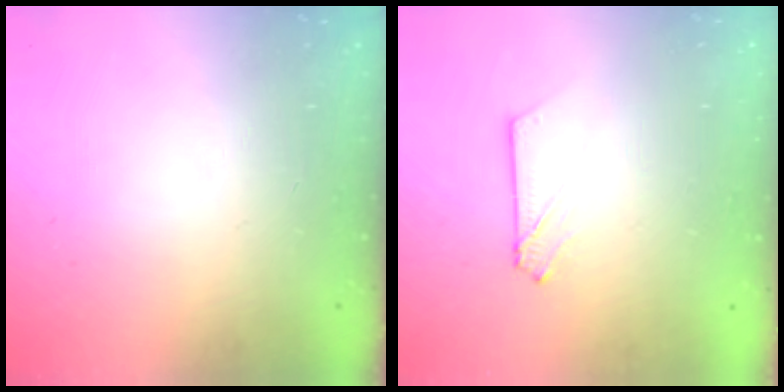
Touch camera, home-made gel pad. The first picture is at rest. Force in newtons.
{"total": 3.0, "press": 3.0, "slide": 0.4}